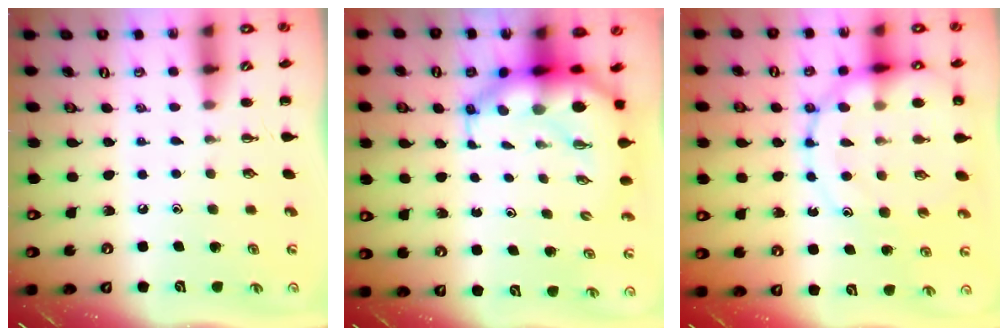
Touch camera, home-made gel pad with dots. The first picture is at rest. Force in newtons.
{"total": 8.8, "press": 8.5, "slide": 2.3}
{"total": 18.9, "press": 18.6, "slide": 3.6}